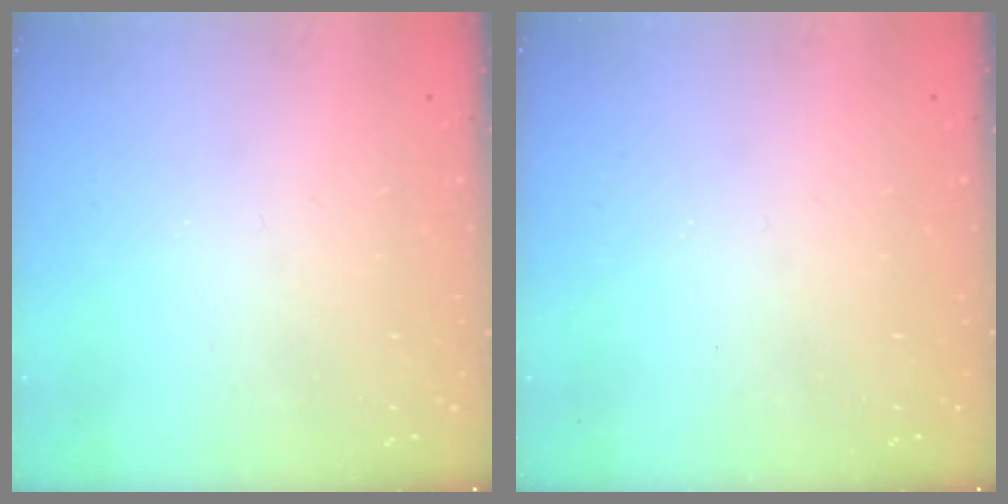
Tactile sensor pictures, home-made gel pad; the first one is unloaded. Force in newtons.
{"total": 0.0}